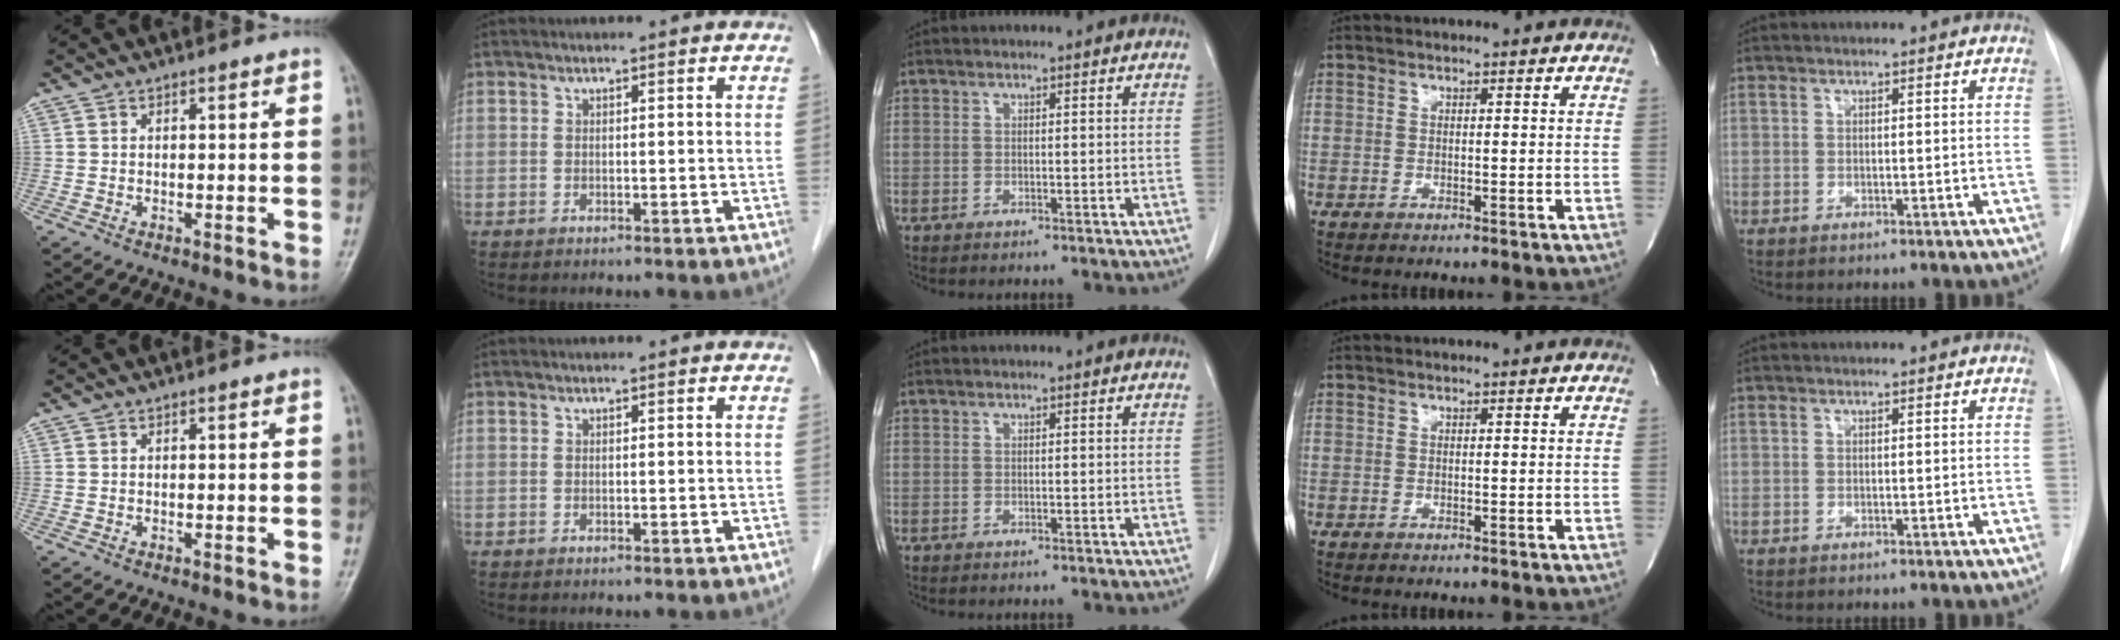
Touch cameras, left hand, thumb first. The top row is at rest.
{}